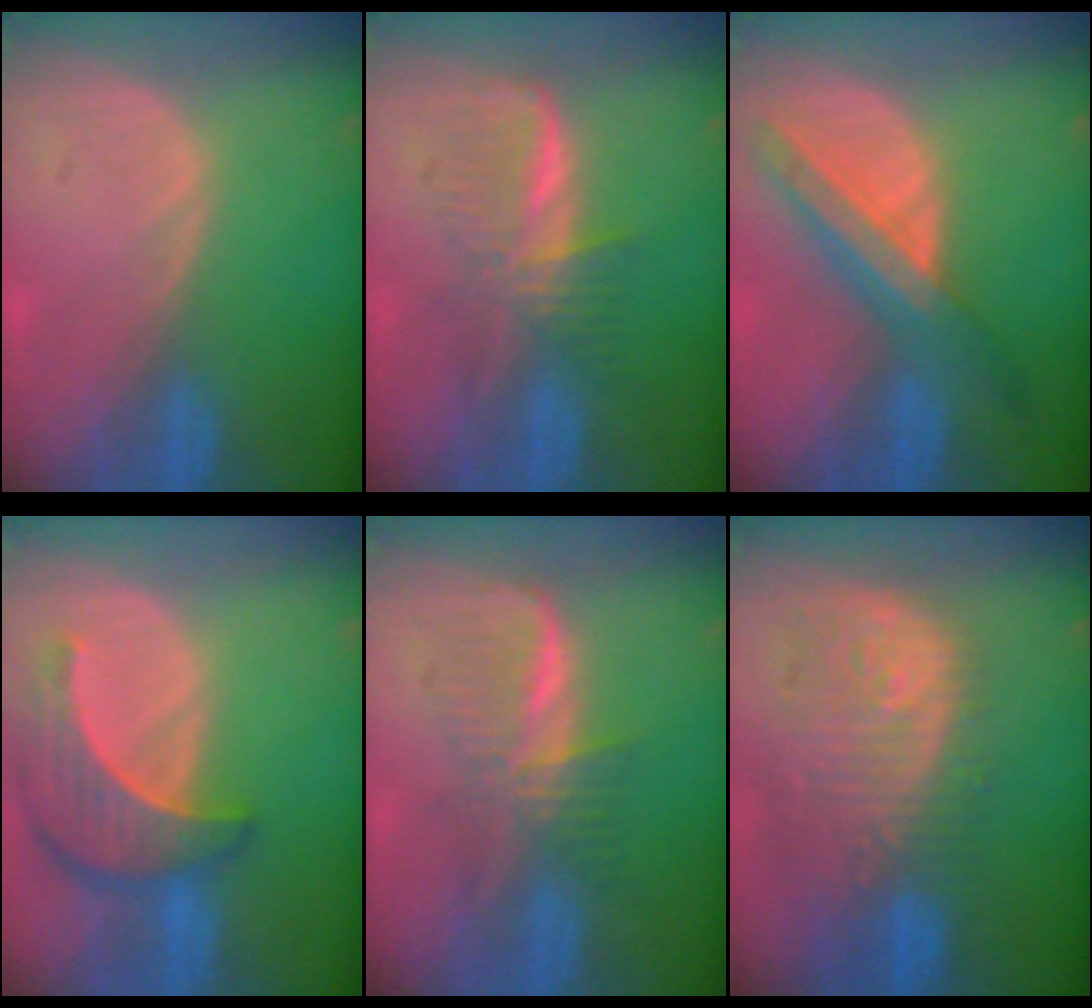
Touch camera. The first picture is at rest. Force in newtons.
{"total": 5.9, "press": 5.9, "slide": 0.8}
{"total": 8.1, "press": 7.2, "slide": 3.7}
{"total": 8.8, "press": 8.0, "slide": 3.5}
{"total": 6.0, "press": 5.9, "slide": 0.7}
{"total": 12.0, "press": 10.7, "slide": 5.5}